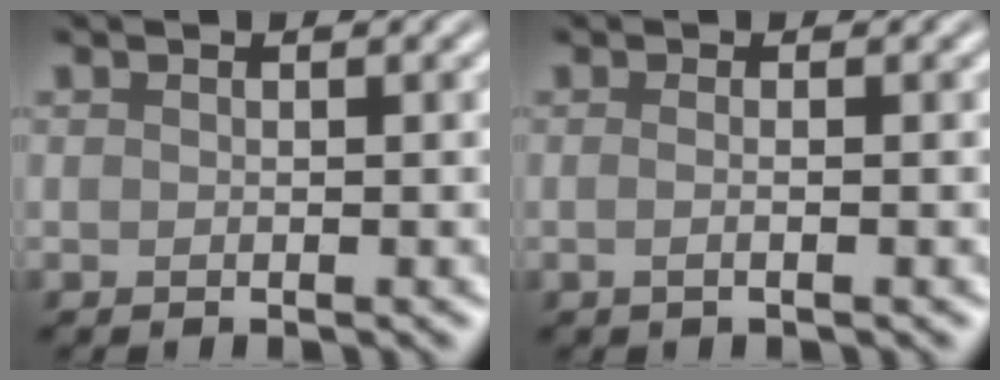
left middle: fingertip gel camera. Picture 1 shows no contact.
{"total": 1.6, "force": [0.0, 0.7, 1.4], "torque": [-0.010, -0.008, -0.017]}